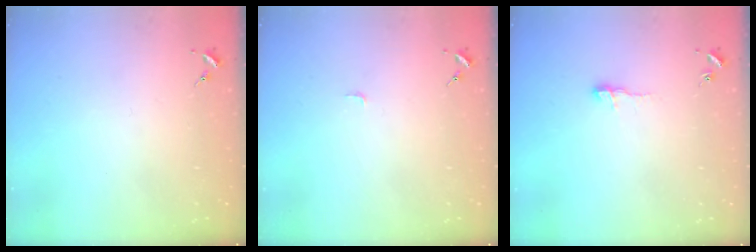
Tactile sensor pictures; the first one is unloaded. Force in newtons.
{"total": 2.8, "press": 2.8, "slide": 0.3}
{"total": 5.7, "press": 5.6, "slide": 0.6}